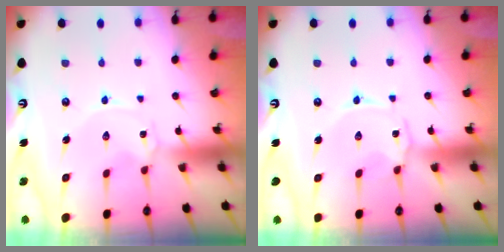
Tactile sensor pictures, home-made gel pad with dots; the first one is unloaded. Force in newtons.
{"total": 1.1, "press": 1.0, "slide": 0.4}